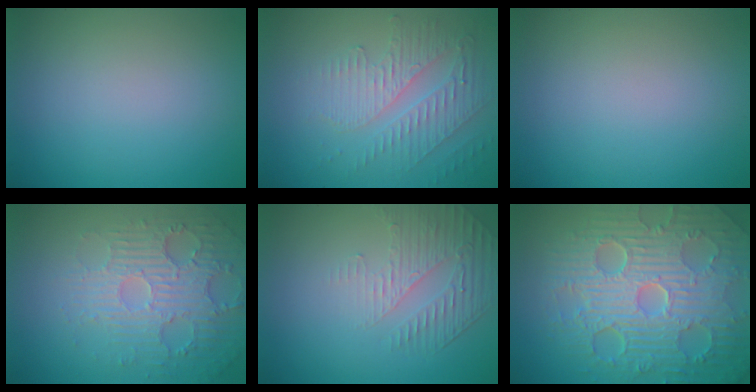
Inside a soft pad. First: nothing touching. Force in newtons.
{"total": 4.3, "press": 3.1, "slide": 2.9}
{"total": 0.0}
{"total": 4.3, "press": 3.8, "slide": 2.1}
{"total": 1.9, "press": 1.3, "slide": 1.3}
{"total": 11.2, "press": 7.4, "slide": 8.5}